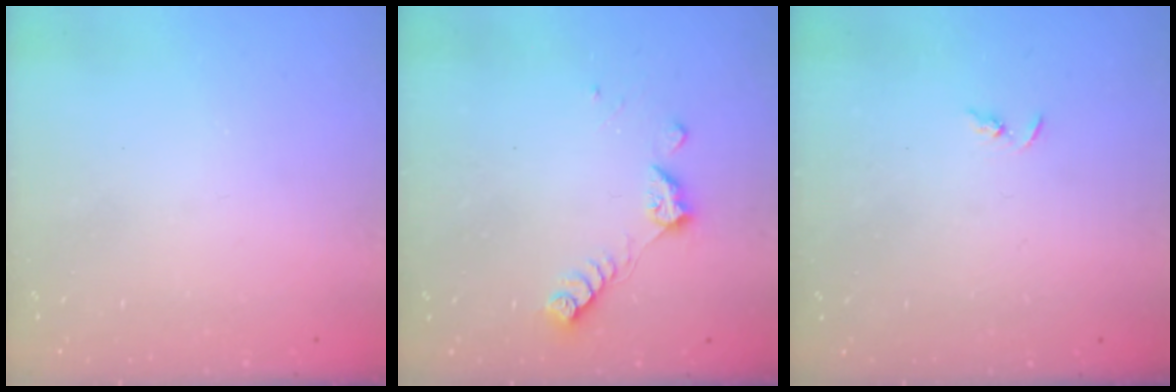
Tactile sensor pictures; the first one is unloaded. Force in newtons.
{"total": 6.4, "press": 6.3, "slide": 1.1}
{"total": 1.5, "press": 1.5, "slide": 0.4}